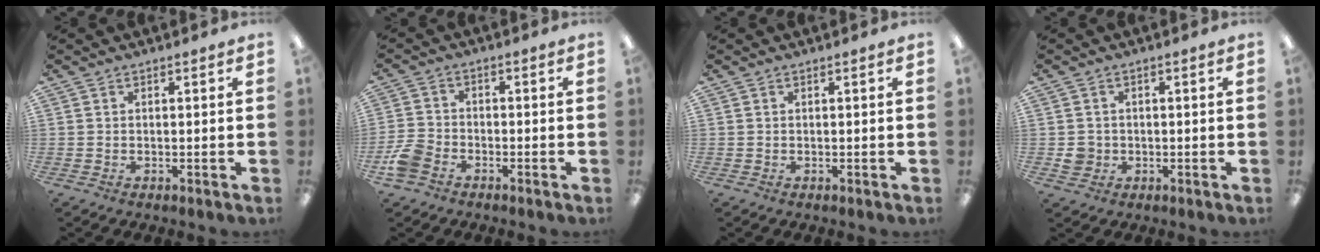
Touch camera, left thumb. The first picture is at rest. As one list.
[{"total": 6.0, "force": [-3.5, 4.0, 3.0], "torque": [-0.066, 0.018, -0.066]}, {"total": 0.0}, {"total": 3.5, "force": [-0.4, 3.3, 0.9], "torque": [-0.010, 0.003, -0.009]}]